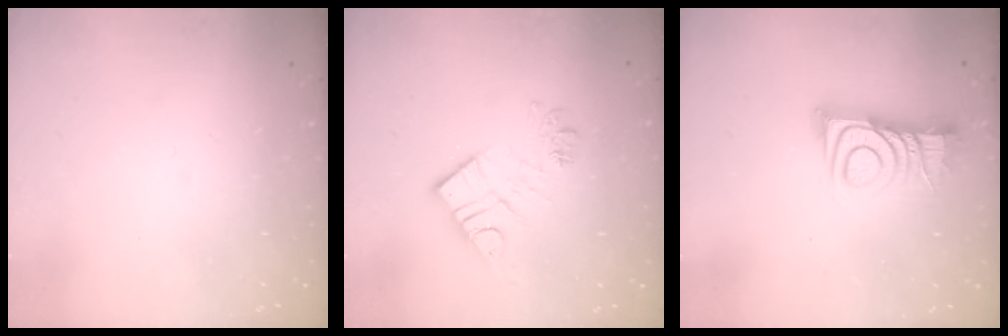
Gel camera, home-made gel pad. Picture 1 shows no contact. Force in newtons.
{"total": 11.3, "press": 11.3, "slide": 0.3}
{"total": 11.2, "press": 11.2, "slide": 0.5}